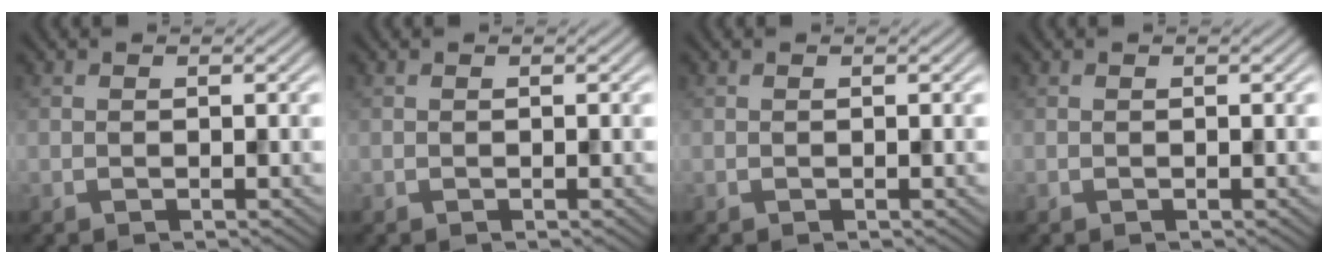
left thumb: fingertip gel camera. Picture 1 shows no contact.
{"total": 0.0}
{"total": 0.0}
{"total": 0.0}